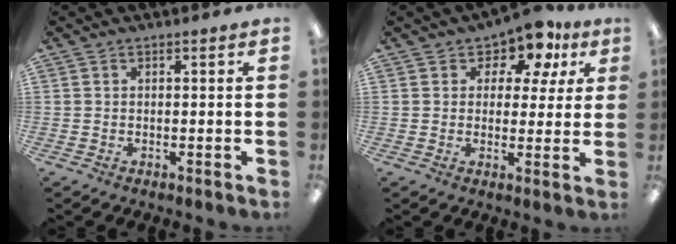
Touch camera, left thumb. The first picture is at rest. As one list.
[{"total": 7.4, "force": [5.0, 4.6, 3.0], "torque": [-0.050, -0.035, 0.085]}]